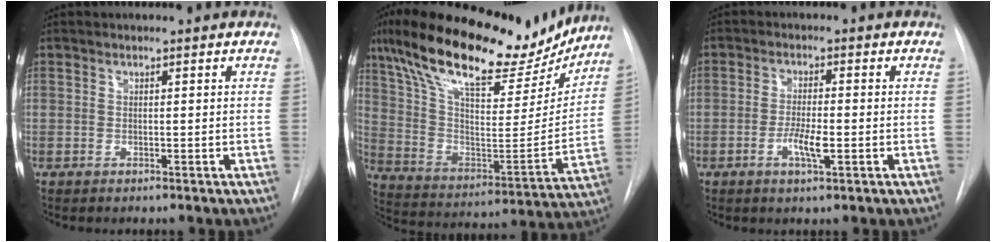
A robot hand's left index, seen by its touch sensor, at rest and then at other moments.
{"total": 26.7, "force": [20.4, 8.1, 15.2], "torque": [-0.263, 0.016, 0.321]}
{"total": 4.1, "force": [-1.4, 0.7, 3.8], "torque": [-0.071, -0.002, -0.023]}